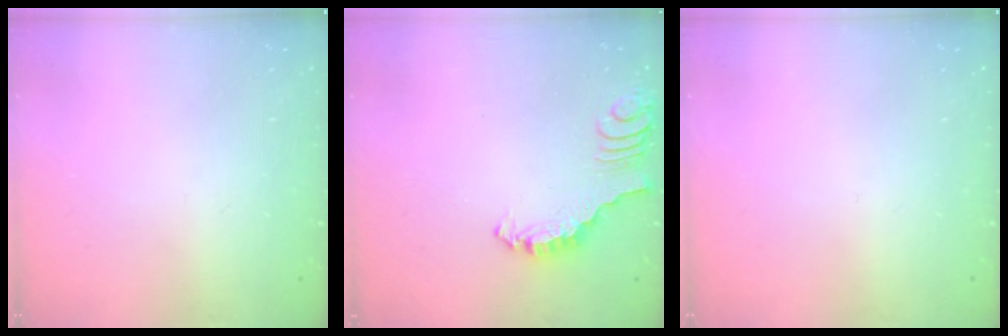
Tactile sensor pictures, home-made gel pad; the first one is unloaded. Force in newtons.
{"total": 2.9, "press": 2.9, "slide": 0.3}
{"total": 0.0}